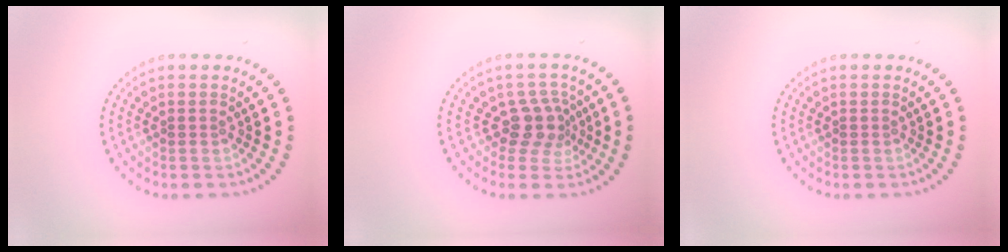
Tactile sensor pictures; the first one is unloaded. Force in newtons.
{"total": 2.7, "press": 2.1, "slide": 1.7}
{"total": 0.0}